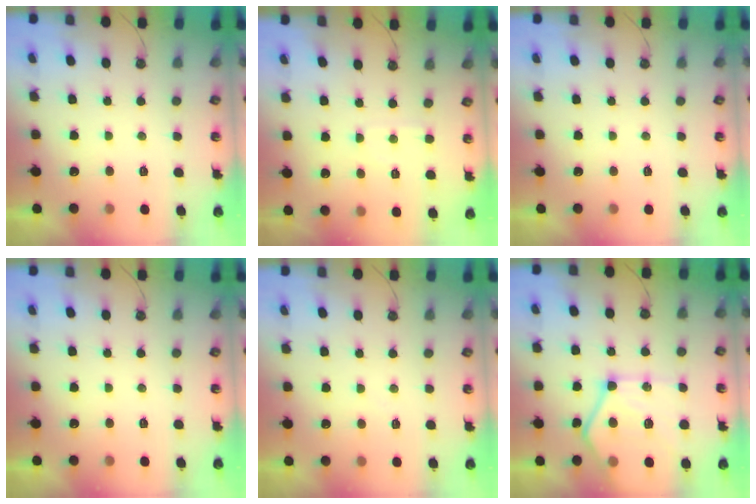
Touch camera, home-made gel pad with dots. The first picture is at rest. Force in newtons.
{"total": 3.3, "press": 3.3, "slide": 0.5}
{"total": 0.0}
{"total": 0.0}
{"total": 3.8, "press": 3.8, "slide": 0.4}
{"total": 19.8, "press": 19.8, "slide": 2.0}